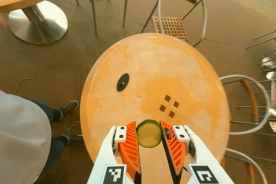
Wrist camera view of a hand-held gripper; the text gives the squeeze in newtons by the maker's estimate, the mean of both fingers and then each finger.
{"total": 9.0, "left": 9.0, "right": 9.0}